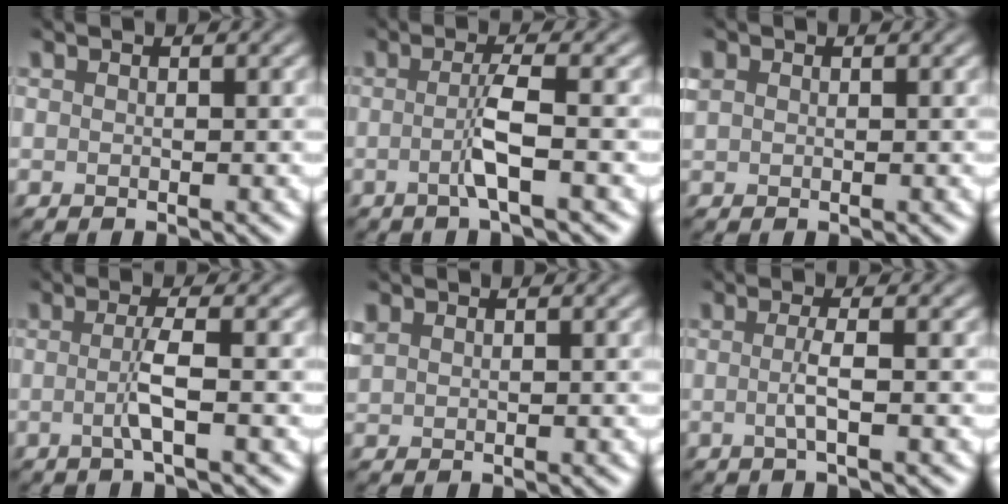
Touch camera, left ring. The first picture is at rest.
{"total": 2.8, "force": [-0.7, 0.2, 2.7], "torque": [-0.051, 0.001, -0.020]}
{"total": 1.1, "force": [0.4, 0.9, 0.4], "torque": [-0.010, 0.003, 0.008]}
{"total": 2.6, "force": [-0.4, 0.3, 2.5], "torque": [-0.048, -0.005, -0.014]}
{"total": 1.1, "force": [0.8, 0.7, 0.4], "torque": [-0.011, 0.002, 0.019]}
{"total": 1.9, "force": [-0.2, 0.3, 1.9], "torque": [-0.035, -0.004, -0.009]}